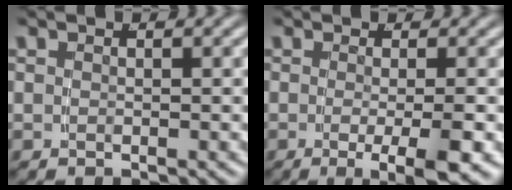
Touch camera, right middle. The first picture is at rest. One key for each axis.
{"total": 5.4, "fx": -3.2, "fy": 0.4, "fz": 4.4, "tx": -0.058, "ty": -0.019, "tz": -0.041}